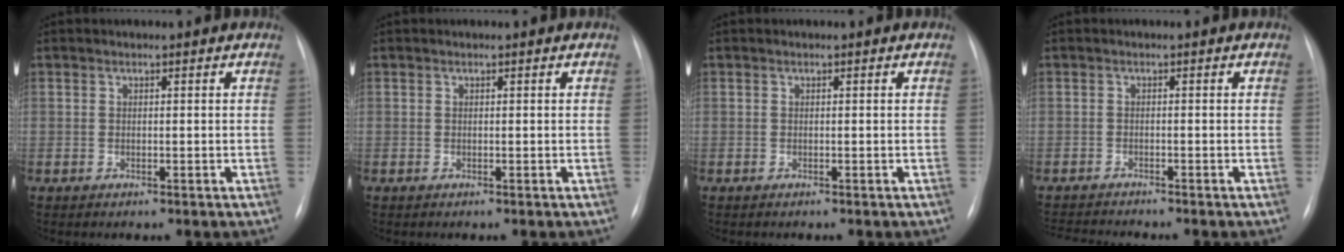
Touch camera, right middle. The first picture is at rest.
{"total": 0.0}
{"total": 0.0}
{"total": 4.2, "force": [-4.1, -0.6, 0.8], "torque": [-0.012, -0.016, -0.067]}